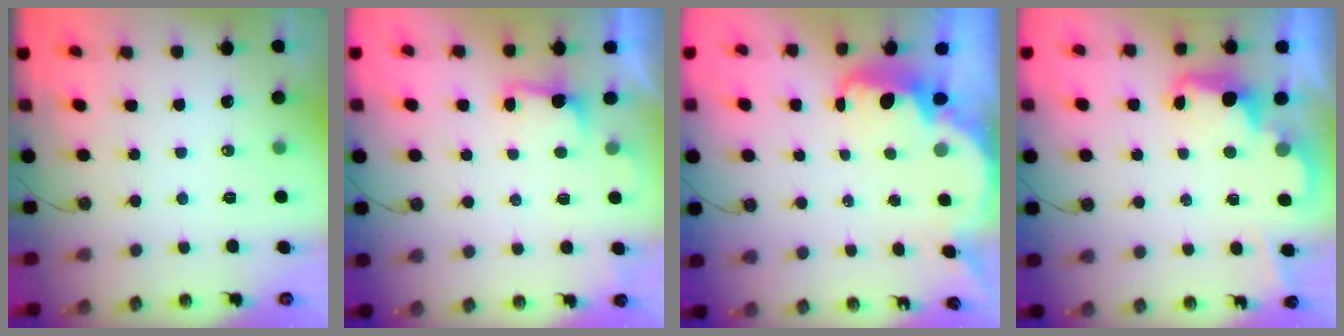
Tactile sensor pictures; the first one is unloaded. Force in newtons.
{"total": 2.5, "press": 2.3, "slide": 0.8}
{"total": 3.8, "press": 3.7, "slide": 0.4}
{"total": 2.5, "press": 2.4, "slide": 0.5}